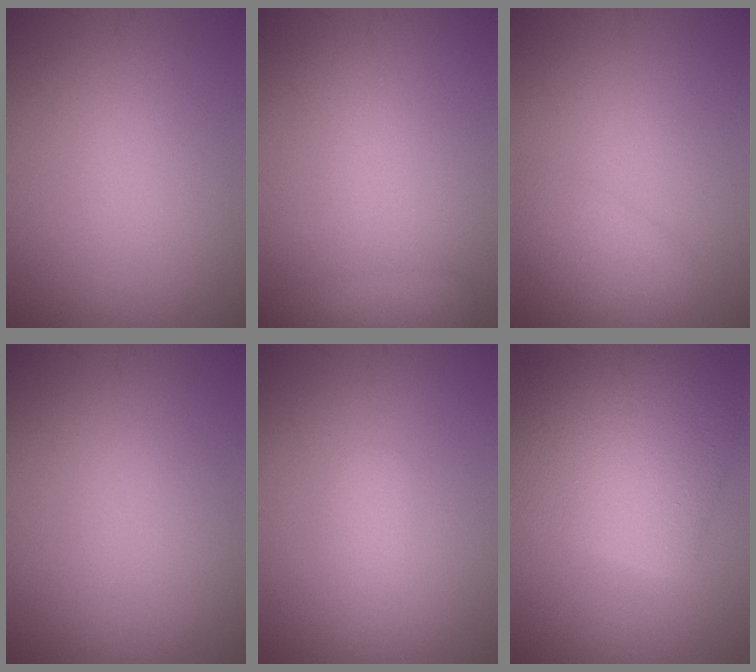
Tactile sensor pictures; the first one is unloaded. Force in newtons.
{"total": 2.4, "press": 2.3, "slide": 0.3}
{"total": 2.0, "press": 2.0, "slide": 0.2}
{"total": 0.0}
{"total": 0.8, "press": 0.8, "slide": 0.1}
{"total": 7.4, "press": 7.4, "slide": 0.3}